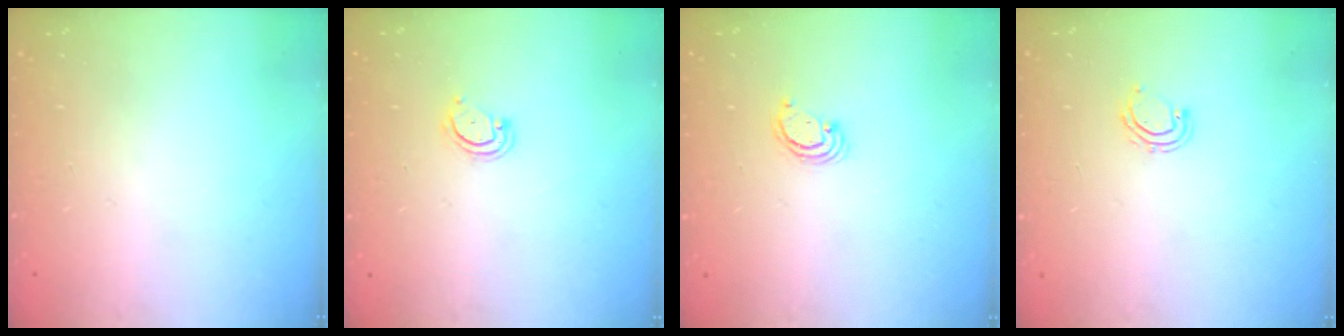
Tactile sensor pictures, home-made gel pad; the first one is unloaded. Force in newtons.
{"total": 4.1, "press": 4.0, "slide": 0.4}
{"total": 3.1, "press": 3.1, "slide": 0.2}
{"total": 5.9, "press": 5.8, "slide": 1.3}